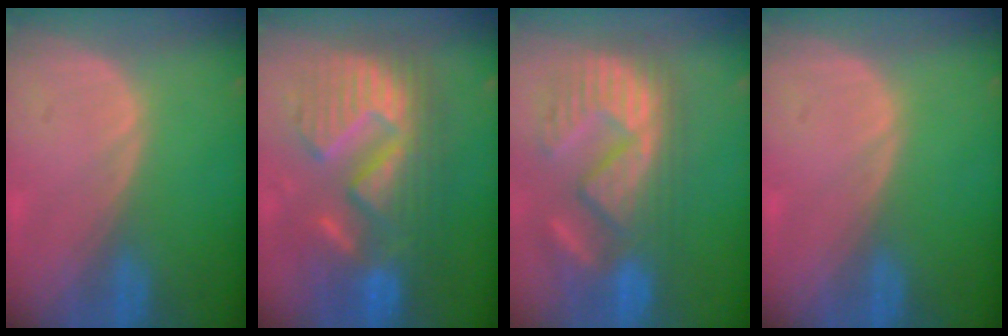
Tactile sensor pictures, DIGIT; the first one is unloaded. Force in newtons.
{"total": 12.9, "press": 12.8, "slide": 1.3}
{"total": 11.6, "press": 11.1, "slide": 3.4}
{"total": 0.0}